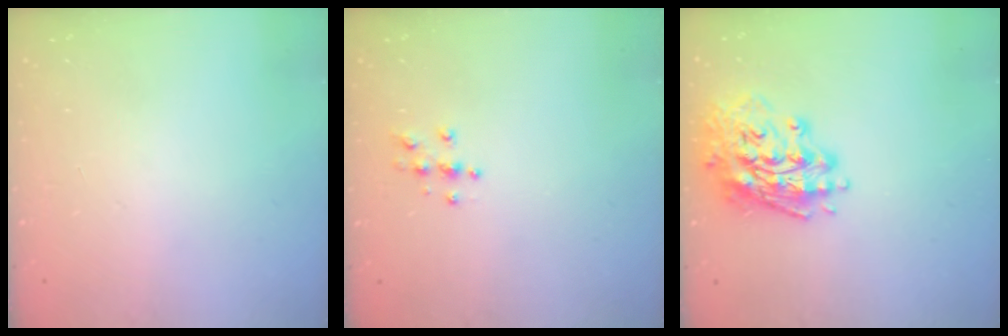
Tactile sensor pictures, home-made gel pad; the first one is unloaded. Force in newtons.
{"total": 3.9, "press": 3.9, "slide": 0.3}
{"total": 16.2, "press": 16.0, "slide": 2.6}